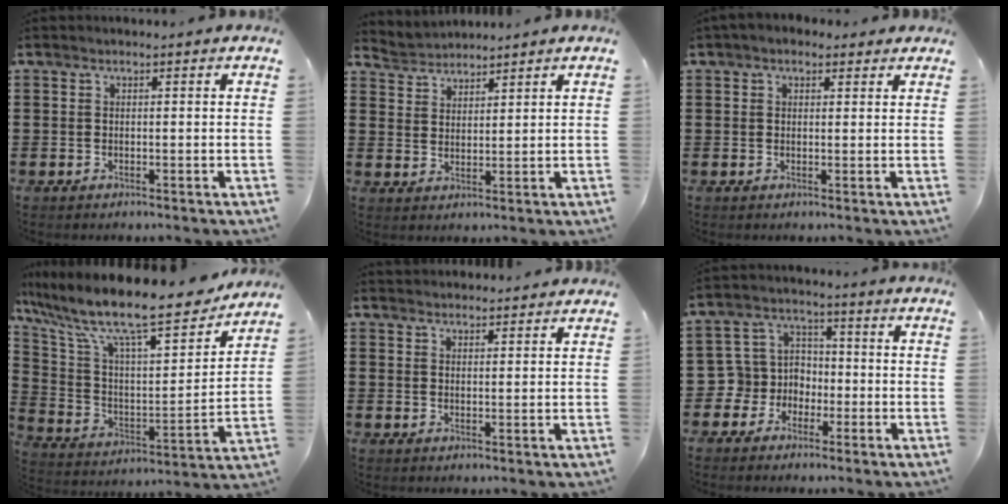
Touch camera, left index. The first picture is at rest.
{"total": 3.0, "force": [2.8, 0.8, -0.7], "torque": [0.001, -0.007, 0.052]}
{"total": 2.1, "force": [1.4, 1.3, 0.7], "torque": [-0.019, 0.009, 0.026]}
{"total": 14.7, "force": [11.6, 2.3, 8.6], "torque": [-0.191, -0.076, 0.193]}
{"total": 2.3, "force": [2.3, 0.1, -0.2], "torque": [-0.001, -0.003, 0.045]}
{"total": 5.7, "force": [-1.7, 5.4, 0.6], "torque": [-0.061, -0.005, -0.042]}